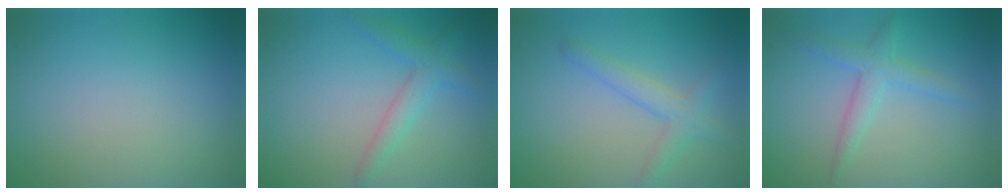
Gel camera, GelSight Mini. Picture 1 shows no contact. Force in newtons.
{"total": 2.6, "press": 2.6, "slide": 0.2}
{"total": 2.7, "press": 2.7, "slide": 0.1}
{"total": 2.4, "press": 2.4, "slide": 0.1}